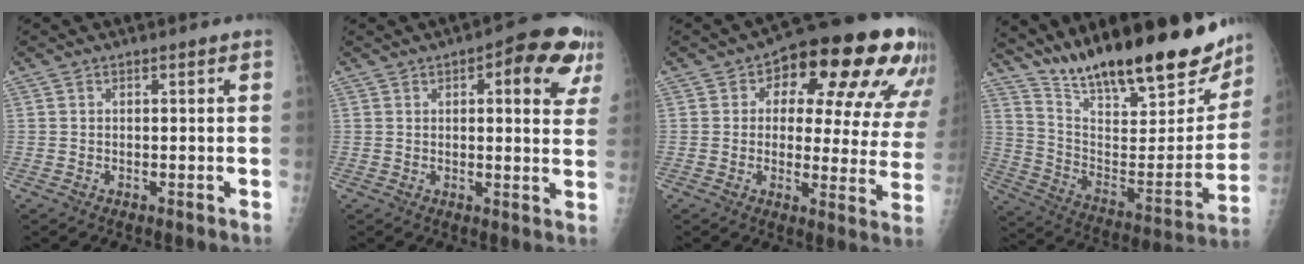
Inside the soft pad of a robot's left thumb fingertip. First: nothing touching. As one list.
[{"total": 12.4, "force": [5.2, 4.4, 10.3], "torque": [-0.086, -0.006, 0.054]}, {"total": 21.7, "force": [8.9, 10.0, 17.1], "torque": [-0.175, 0.007, 0.116]}, {"total": 29.0, "force": [22.4, 8.2, 16.6], "torque": [-0.232, -0.090, 0.344]}]